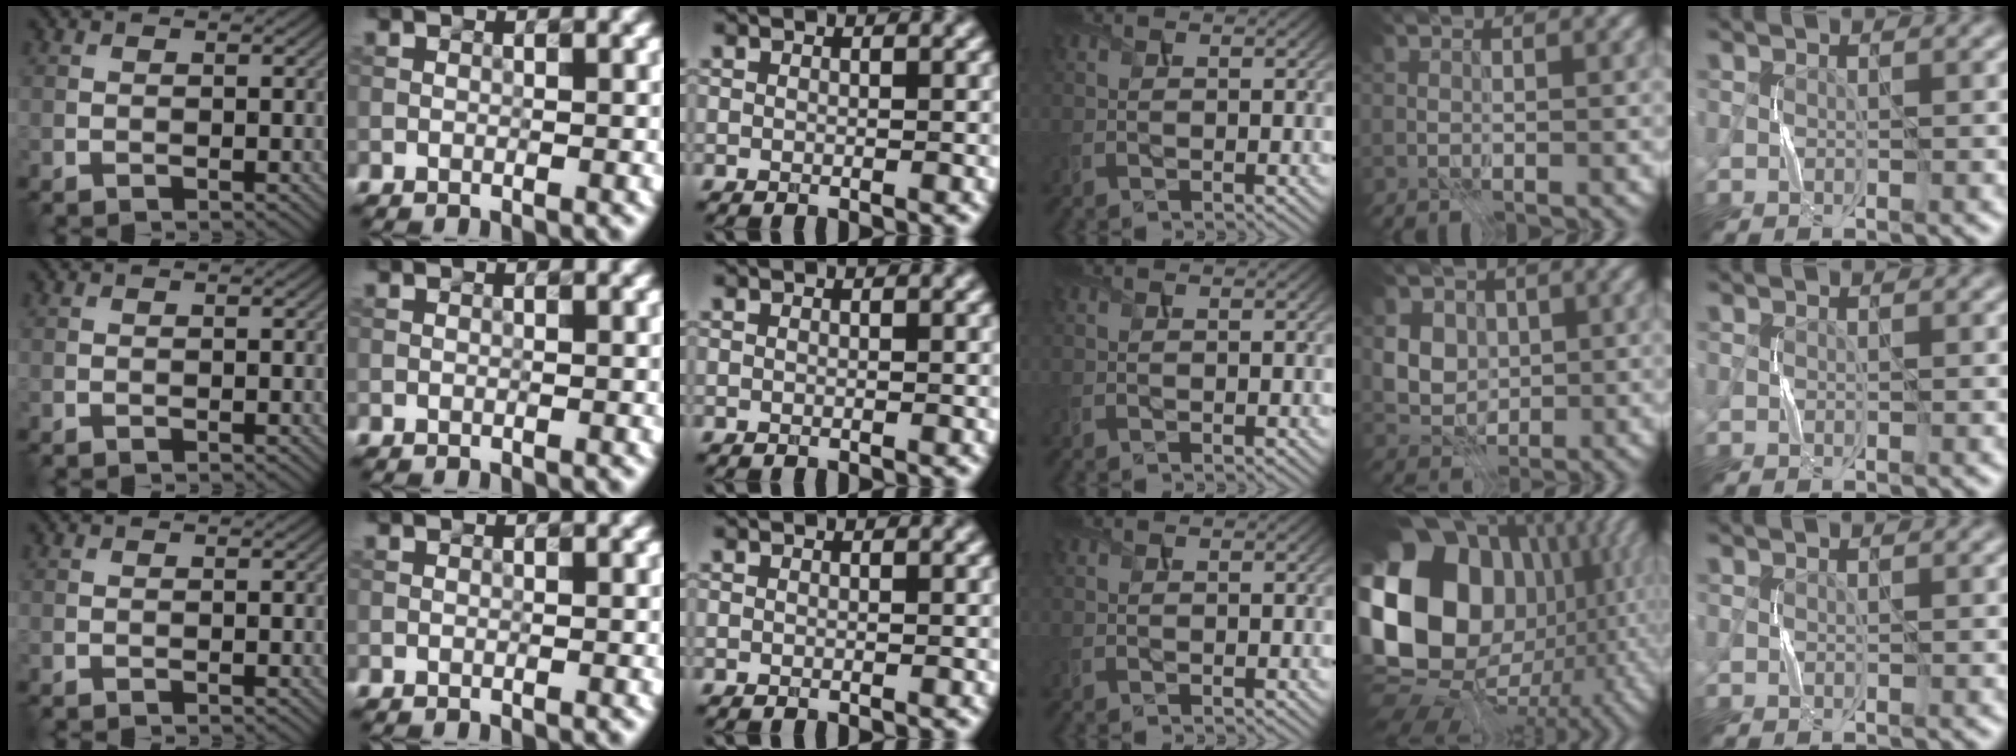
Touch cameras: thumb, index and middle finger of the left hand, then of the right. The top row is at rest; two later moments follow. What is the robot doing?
{"motion": "press", "object": "sticker"}